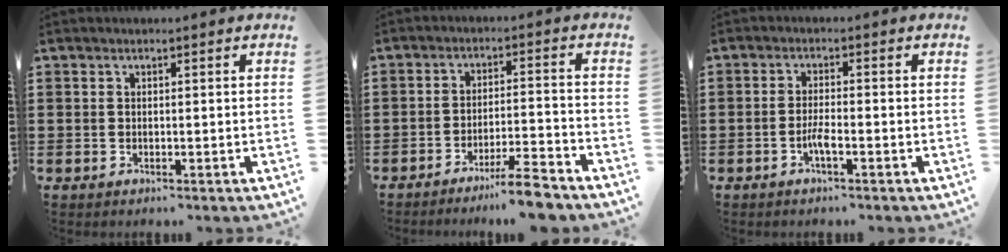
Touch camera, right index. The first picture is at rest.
{"total": 6.6, "force": [-5.6, -0.2, 3.4], "torque": [-0.054, -0.007, -0.102]}
{"total": 2.8, "force": [-1.4, 0.5, 2.4], "torque": [-0.049, -0.002, -0.027]}